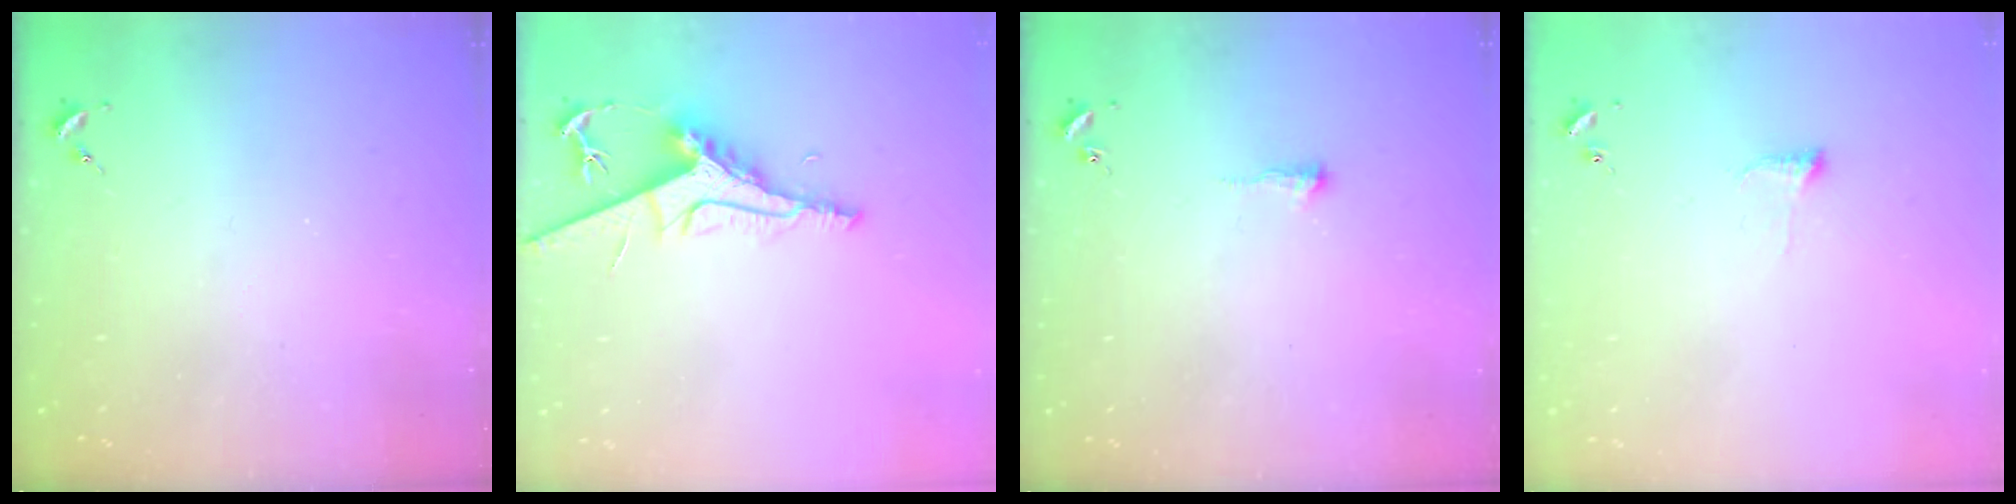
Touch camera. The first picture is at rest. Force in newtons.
{"total": 9.3, "press": 9.3, "slide": 1.1}
{"total": 4.7, "press": 4.7, "slide": 0.6}
{"total": 4.5, "press": 4.5, "slide": 0.6}